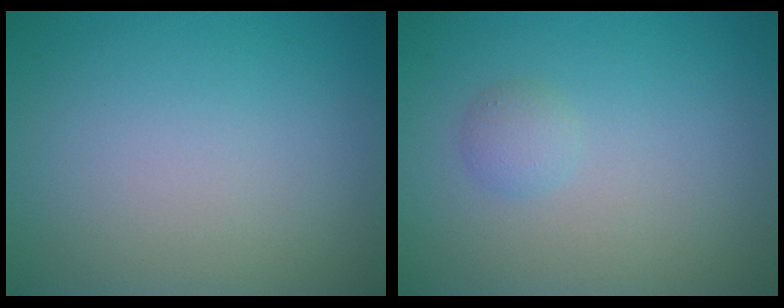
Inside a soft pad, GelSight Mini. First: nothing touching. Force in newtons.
{"total": 1.1, "press": 1.1, "slide": 0.0}